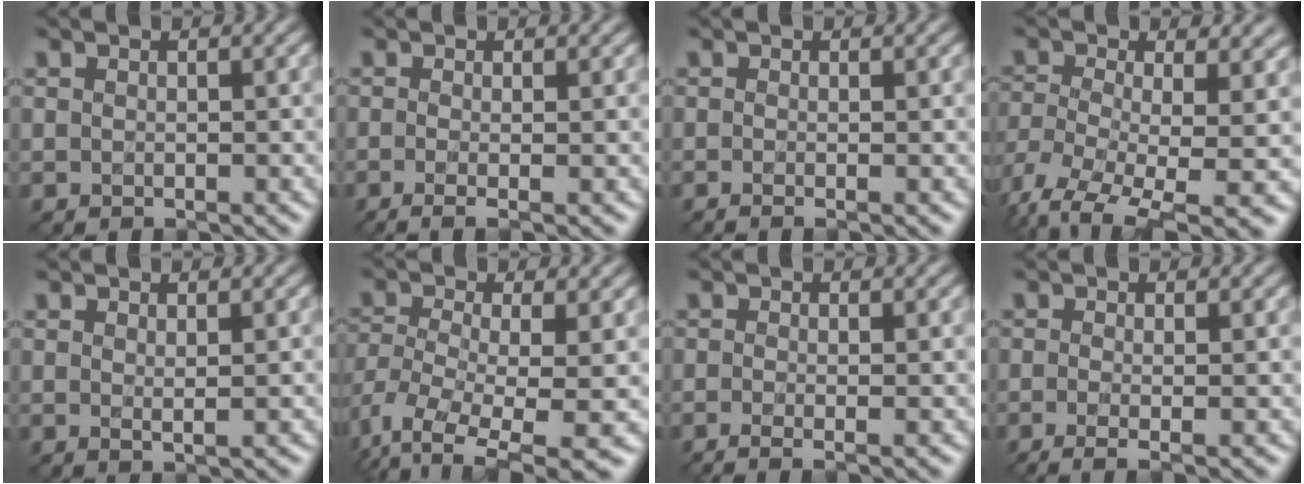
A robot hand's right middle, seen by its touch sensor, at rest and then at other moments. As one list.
[{"total": 3.1, "force": [-0.5, 1.2, 2.8], "torque": [-0.034, -0.006, -0.017]}, {"total": 1.7, "force": [-0.3, 0.8, 1.5], "torque": [-0.010, -0.010, -0.018]}, {"total": 10.7, "force": [-3.6, 5.1, 8.7], "torque": [-0.191, -0.019, -0.046]}, {"total": 0.7, "force": [0.4, 0.1, 0.6], "torque": [-0.011, -0.002, 0.007]}, {"total": 8.5, "force": [-4.4, 3.7, 6.3], "torque": [-0.138, -0.017, -0.068]}, {"total": 2.9, "force": [-0.7, 1.2, 2.5], "torque": [-0.031, -0.012, -0.016]}, {"total": 3.3, "force": [-0.8, 1.2, 3.0], "torque": [-0.040, -0.008, -0.024]}]